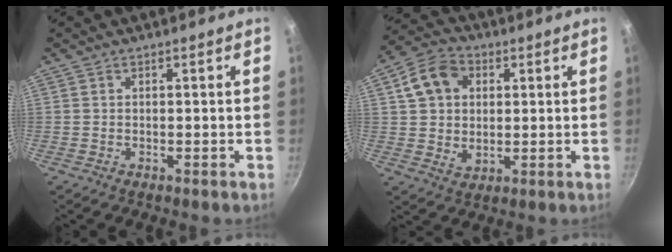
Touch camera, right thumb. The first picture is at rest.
{"total": 10.7, "force": [3.1, 8.2, 6.1], "torque": [-0.092, 0.001, 0.046]}